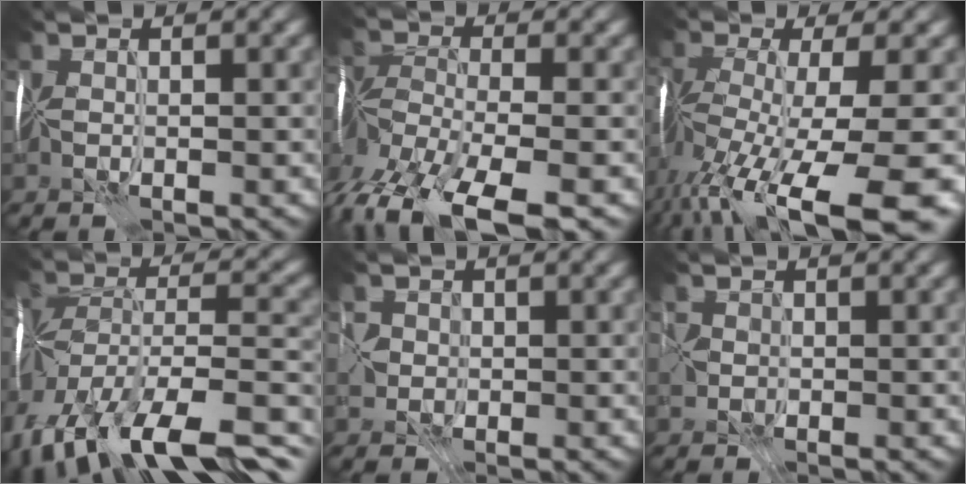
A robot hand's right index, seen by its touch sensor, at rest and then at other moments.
{"total": 11.9, "force": [-8.0, 4.7, 7.4], "torque": [-0.178, -0.020, -0.130]}
{"total": 14.4, "force": [-6.5, 4.4, 12.1], "torque": [-0.241, -0.026, -0.084]}
{"total": 15.3, "force": [-10.5, 6.8, 8.8], "torque": [-0.189, -0.016, -0.153]}
{"total": 1.3, "force": [-0.2, 1.1, -0.7], "torque": [0.006, 0.007, -0.009]}
{"total": 0.8, "force": [-0.3, 0.7, -0.3], "torque": [-0.001, 0.005, -0.008]}